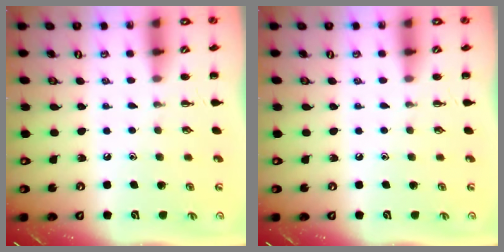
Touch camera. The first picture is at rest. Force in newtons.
{"total": 0.0}